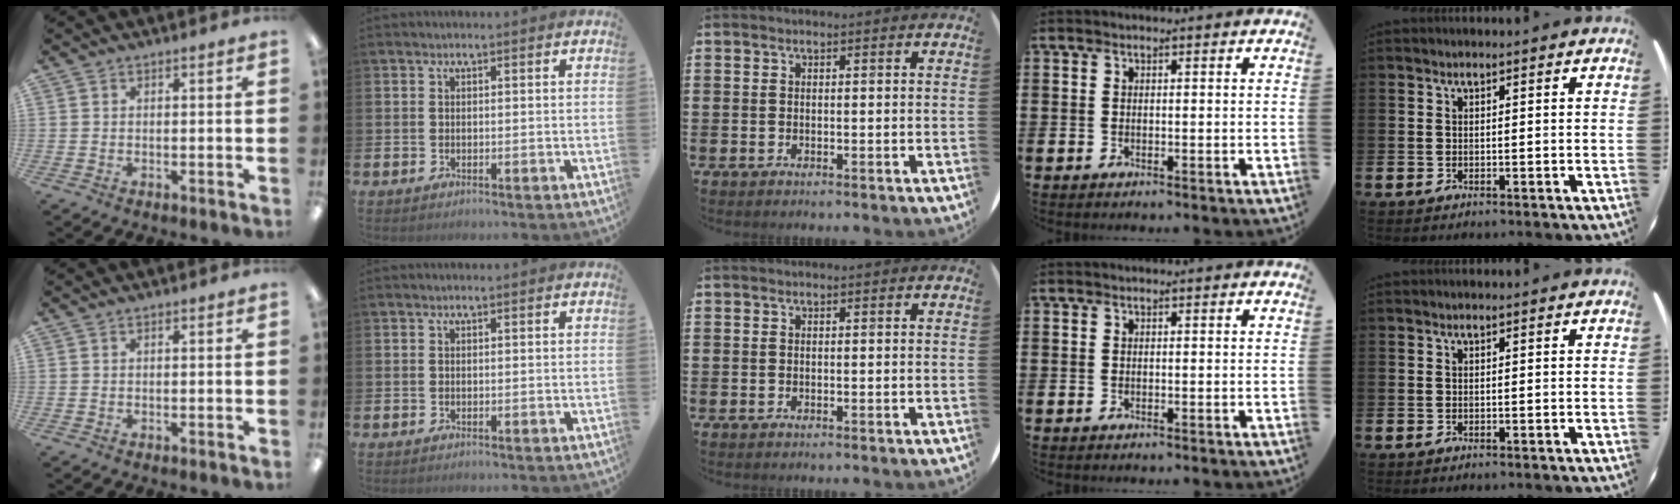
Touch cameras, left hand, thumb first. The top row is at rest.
{}